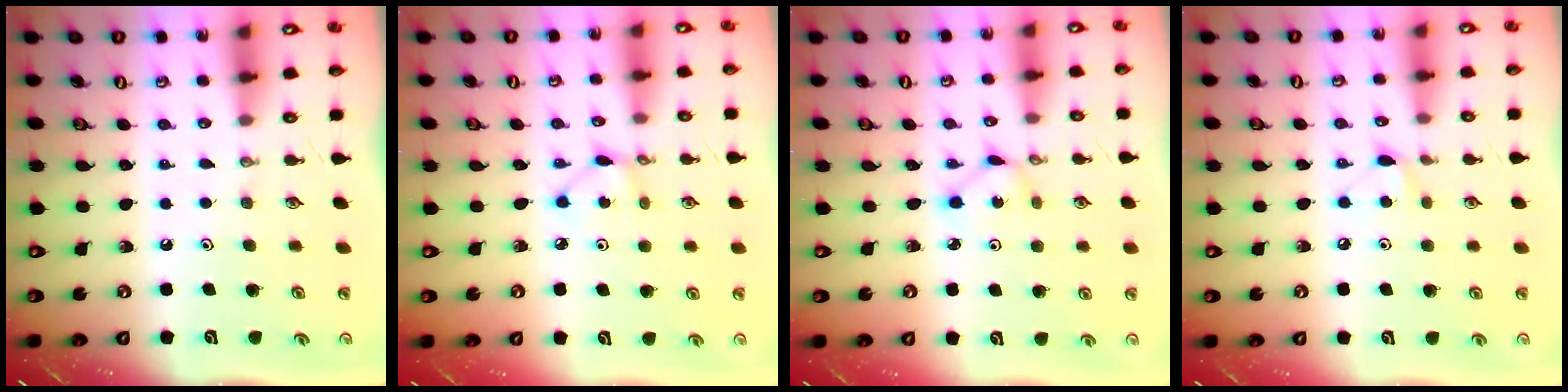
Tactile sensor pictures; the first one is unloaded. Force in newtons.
{"total": 2.9, "press": 2.9, "slide": 0.1}
{"total": 2.1, "press": 2.1, "slide": 0.3}
{"total": 6.5, "press": 6.5, "slide": 0.5}